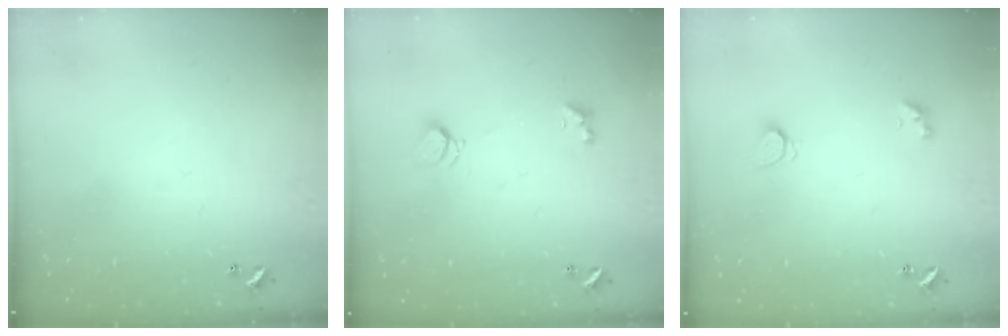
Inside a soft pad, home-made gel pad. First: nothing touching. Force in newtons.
{"total": 2.5, "press": 2.5, "slide": 0.6}
{"total": 2.1, "press": 2.0, "slide": 0.4}